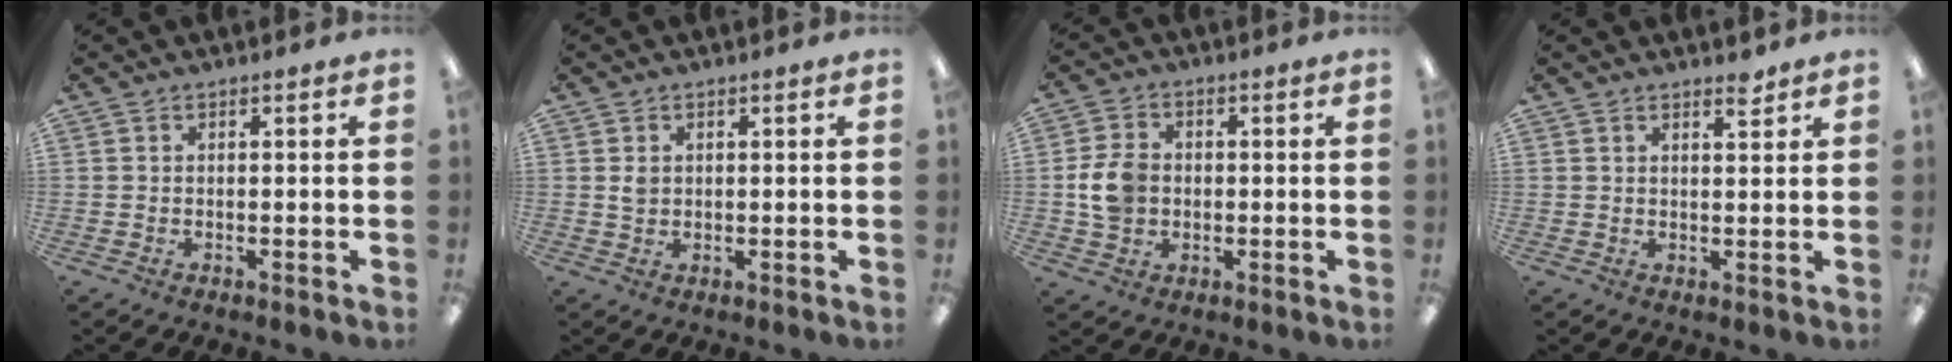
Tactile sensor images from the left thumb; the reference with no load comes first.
{"total": 1.9, "force": [0.6, 1.6, 0.9], "torque": [-0.012, 0.002, 0.008]}
{"total": 7.9, "force": [-0.2, 6.3, 4.8], "torque": [-0.102, 0.008, -0.002]}
{"total": 2.7, "force": [2.4, 0.7, 1.1], "torque": [-0.008, -0.013, 0.040]}